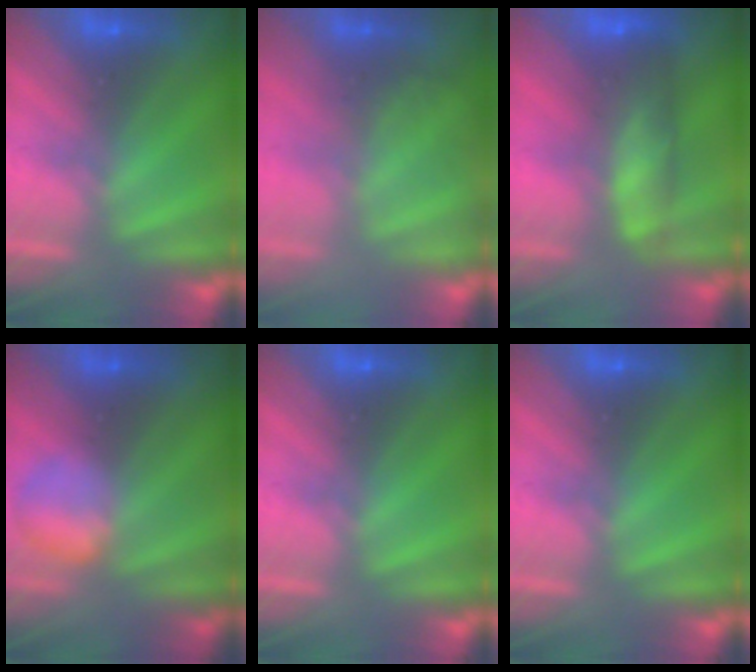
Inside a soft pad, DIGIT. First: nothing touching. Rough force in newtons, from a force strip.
{"total": 2.5}
{"total": 8.6}
{"total": 2.4}
{"total": 0.0}
{"total": 0.0}